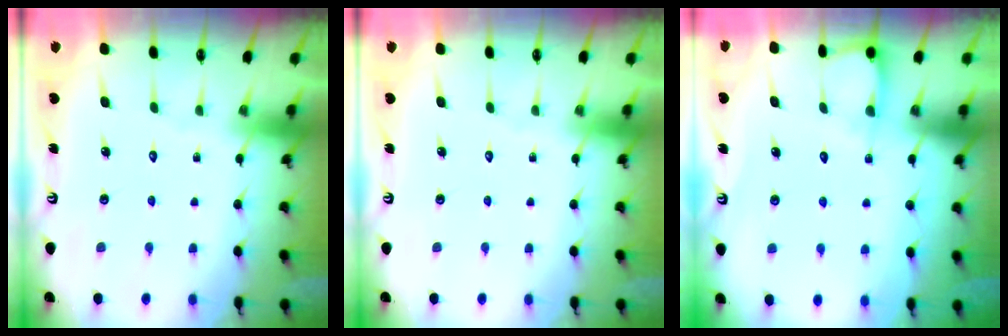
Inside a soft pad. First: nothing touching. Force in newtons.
{"total": 0.0}
{"total": 4.2, "press": 4.2, "slide": 0.6}